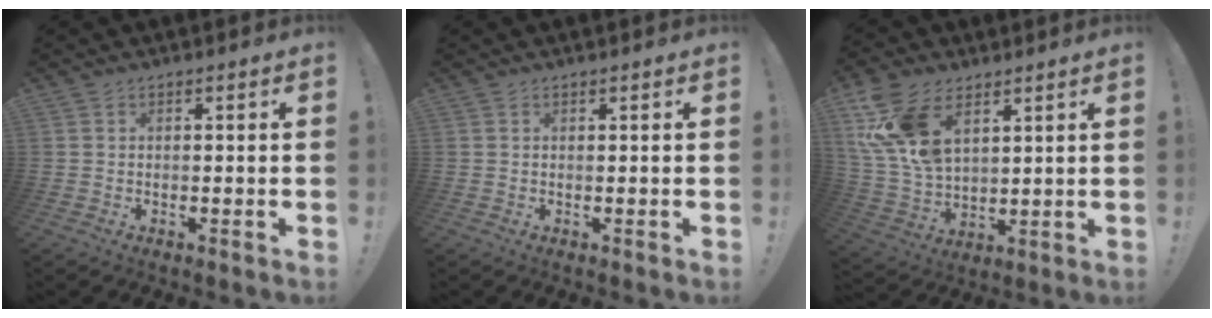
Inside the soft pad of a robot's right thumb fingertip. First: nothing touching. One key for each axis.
{"total": 0.0}
{"total": 15.9, "fx": 7.6, "fy": 9.6, "fz": 10.2, "tx": -0.203, "ty": -0.033, "tz": 0.146}